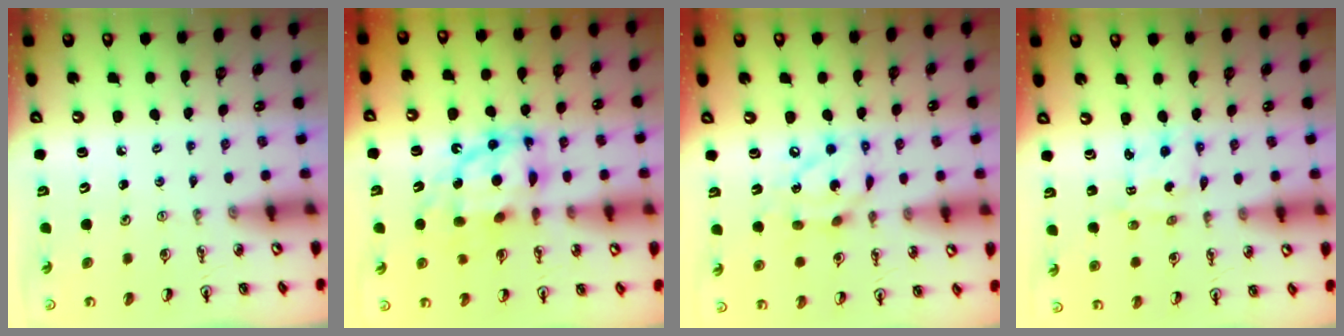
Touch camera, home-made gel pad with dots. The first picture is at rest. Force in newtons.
{"total": 13.8, "press": 13.7, "slide": 1.1}
{"total": 13.6, "press": 13.6, "slide": 1.1}
{"total": 2.3, "press": 2.3, "slide": 0.1}